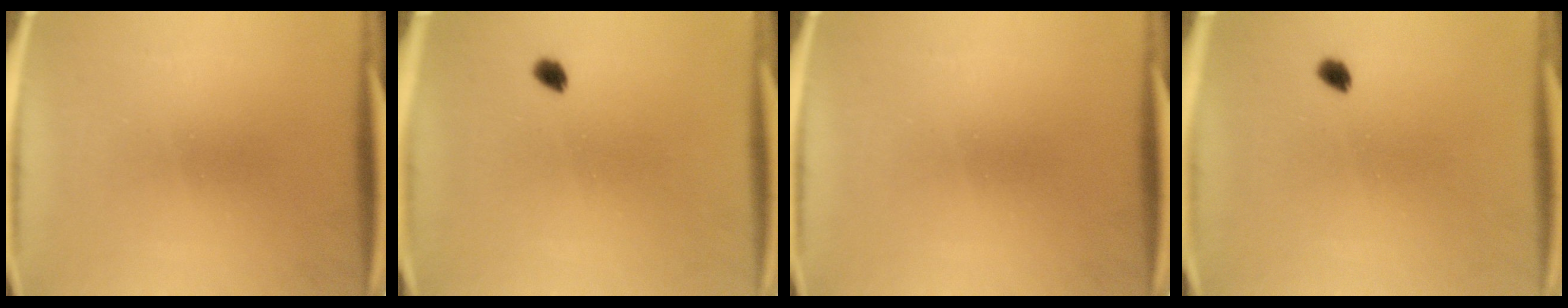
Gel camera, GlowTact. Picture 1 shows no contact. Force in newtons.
{"total": 1.7}
{"total": 0.0}
{"total": 1.7}